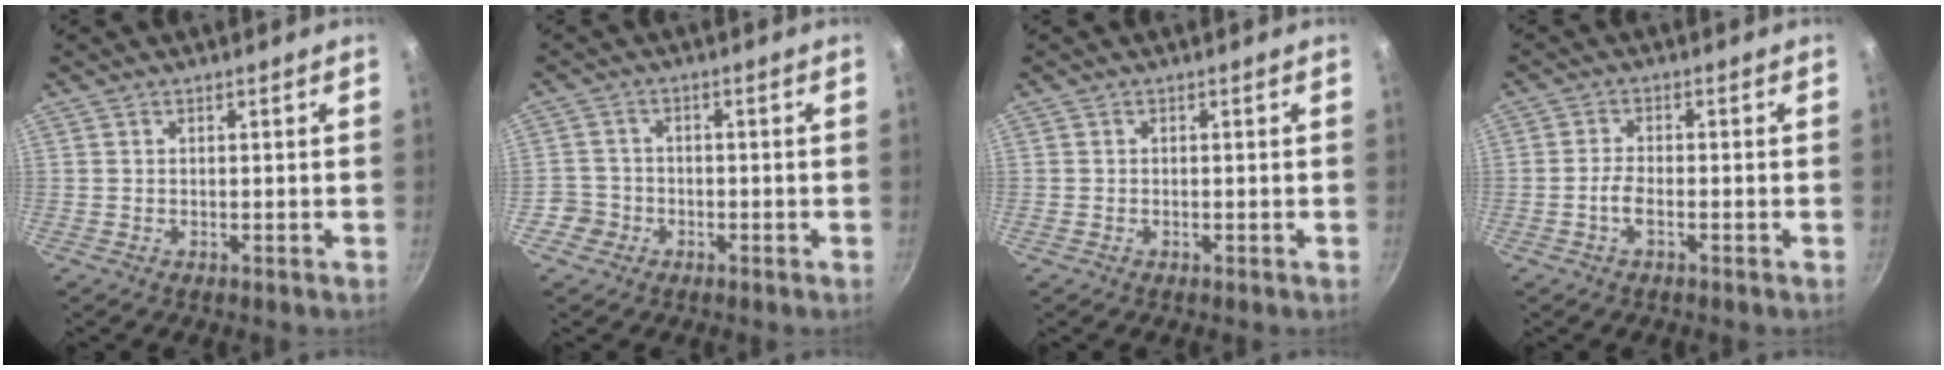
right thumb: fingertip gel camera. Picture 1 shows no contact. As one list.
[{"total": 3.7, "force": [-1.8, 3.2, 0.3], "torque": [0.013, 0.027, -0.034]}, {"total": 0.0}, {"total": 3.1, "force": [-1.3, 1.2, 2.5], "torque": [-0.054, 0.014, -0.031]}]